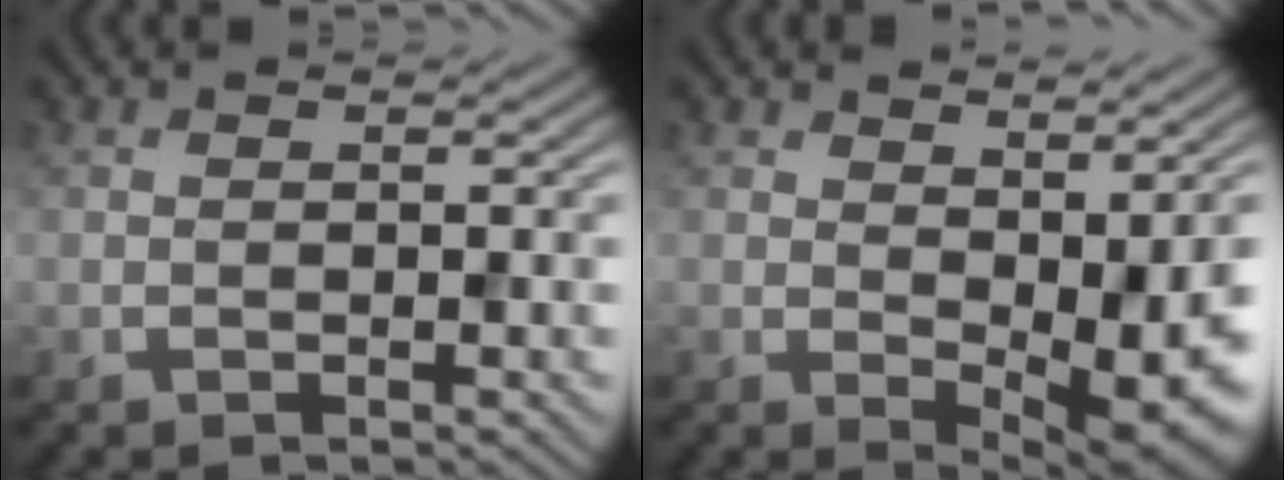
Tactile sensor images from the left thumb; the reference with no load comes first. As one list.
[{"total": 8.4, "force": [0.4, 3.5, 7.6], "torque": [-0.111, -0.014, 0.015]}]